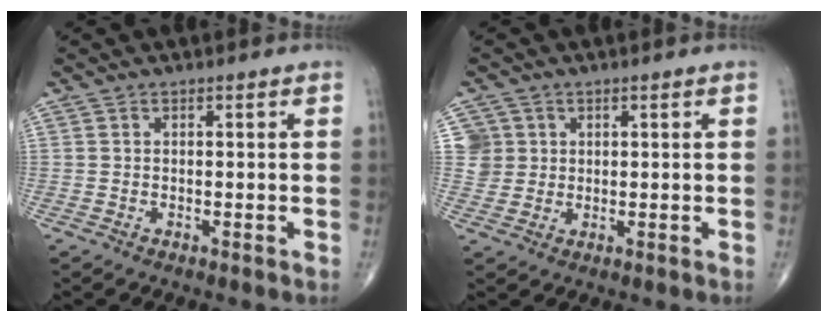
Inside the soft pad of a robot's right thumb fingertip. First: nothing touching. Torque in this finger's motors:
{"motor_torque": [-0.08, -0.10, 0.19, 0.13, -0.04]}